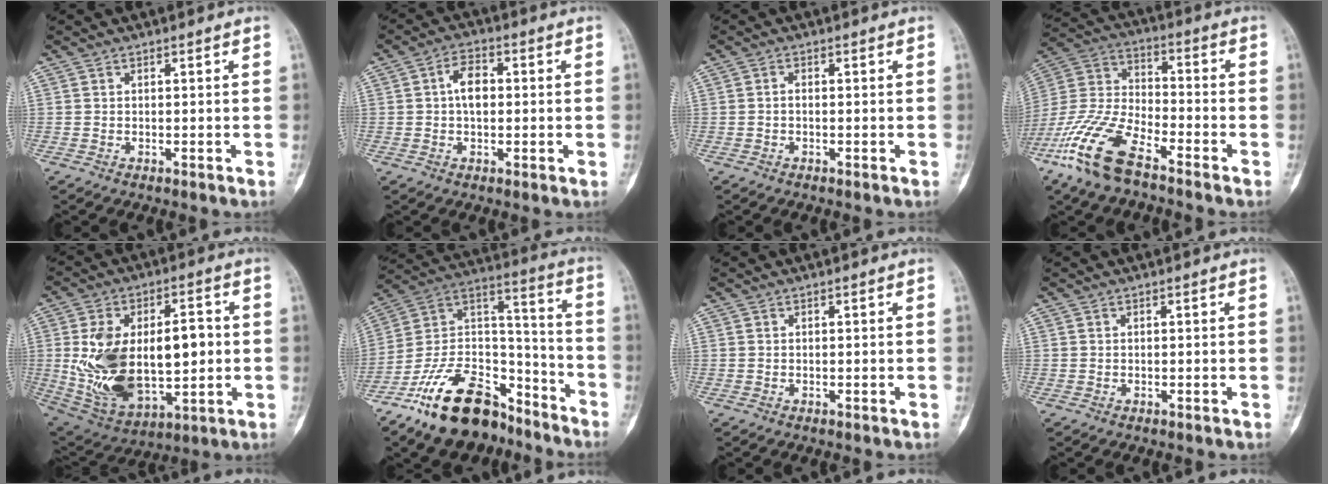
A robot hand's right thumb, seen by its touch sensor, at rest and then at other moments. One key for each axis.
{"total": 5.6, "fx": 0.3, "fy": 3.5, "fz": 4.4, "tx": -0.070, "ty": 0.012, "tz": -0.002}
{"total": 0.8, "fx": -0.3, "fy": 0.4, "fz": 0.7, "tx": -0.011, "ty": 0.002, "tz": -0.008}
{"total": 16.0, "fx": -10.0, "fy": 6.2, "fz": 10.9, "tx": -0.238, "ty": 0.037, "tz": -0.203}
{"total": 23.7, "fx": 0.2, "fy": 13.3, "fz": 19.6, "tx": -0.331, "ty": 0.007, "tz": 0.030}
{"total": 24.3, "fx": -16.7, "fy": 12.4, "fz": 12.7, "tx": -0.227, "ty": 0.100, "tz": -0.294}
{"total": 0.0}
{"total": 0.0}